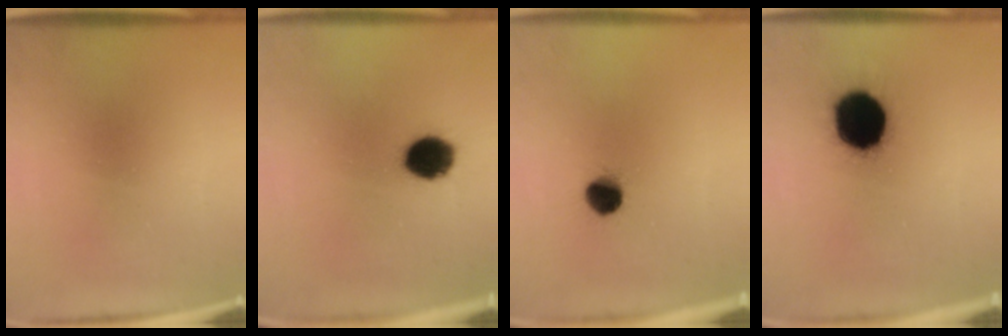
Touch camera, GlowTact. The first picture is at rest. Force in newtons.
{"total": 10.1}
{"total": 6.2}
{"total": 15.6}